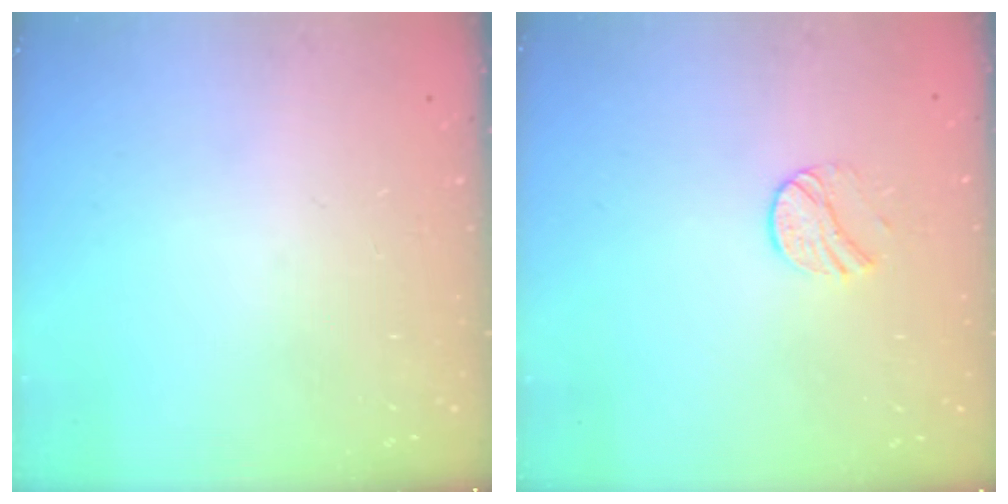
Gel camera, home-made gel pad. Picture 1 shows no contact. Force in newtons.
{"total": 7.7, "press": 7.7, "slide": 0.6}